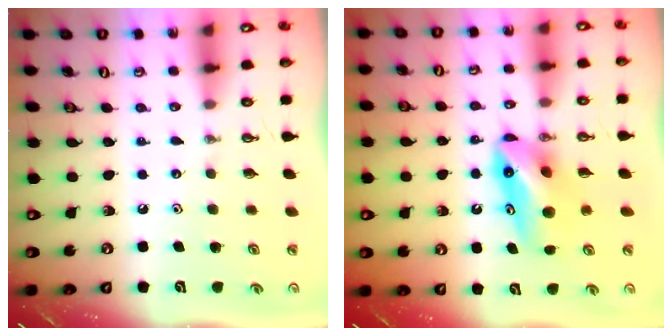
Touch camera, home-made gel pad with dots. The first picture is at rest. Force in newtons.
{"total": 10.7, "press": 8.6, "slide": 6.3}